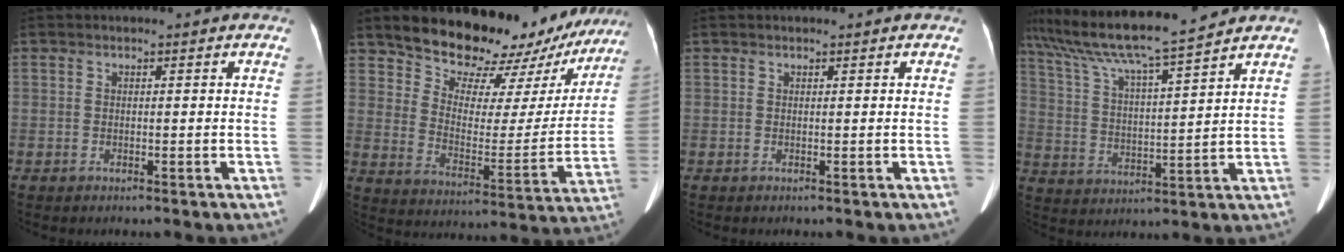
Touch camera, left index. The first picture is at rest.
{"total": 22.3, "force": [19.2, 8.3, 7.5], "torque": [-0.089, -0.034, 0.244]}
{"total": 1.5, "force": [1.4, 0.2, 0.6], "torque": [-0.010, 0.010, 0.015]}
{"total": 15.1, "force": [13.0, -0.8, 7.6], "torque": [-0.140, 0.011, 0.224]}